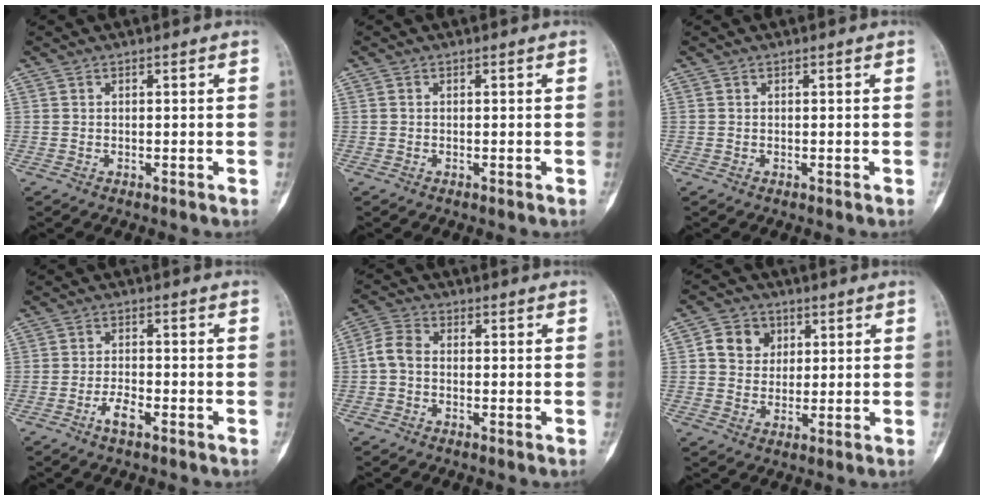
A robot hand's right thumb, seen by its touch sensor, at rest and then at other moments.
{"total": 0.0}
{"total": 0.0}
{"total": 3.5, "force": [-2.0, 1.2, 2.6], "torque": [-0.049, 0.011, -0.041]}
{"total": 4.5, "force": [-0.6, 3.2, 3.1], "torque": [-0.061, 0.013, -0.022]}
{"total": 6.7, "force": [2.0, 5.8, 2.7], "torque": [-0.015, -0.003, 0.032]}